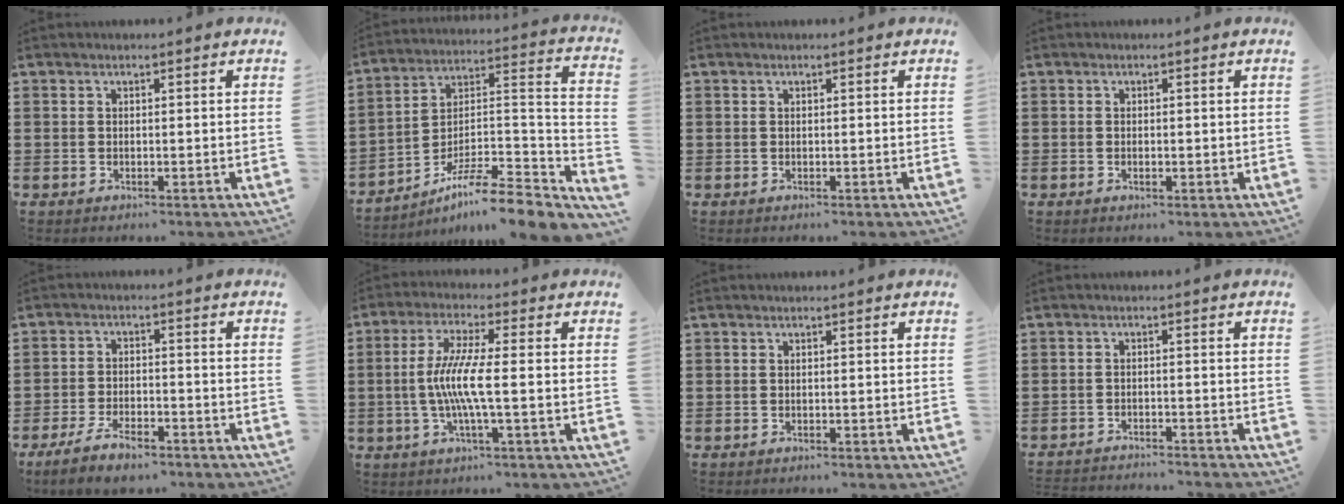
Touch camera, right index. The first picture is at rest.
{"total": 9.1, "force": [-7.5, 1.0, 5.0], "torque": [-0.077, 0.004, -0.150]}
{"total": 0.0}
{"total": 0.8, "force": [-0.2, 0.2, 0.7], "torque": [-0.016, -0.003, -0.002]}
{"total": 5.1, "force": [-3.9, 1.4, 3.0], "torque": [-0.068, 0.000, -0.078]}
{"total": 7.3, "force": [-1.1, 0.3, 7.2], "torque": [-0.155, -0.015, -0.033]}
{"total": 0.0}
{"total": 2.3, "force": [-2.3, -0.2, -0.1], "torque": [-0.002, 0.001, -0.049]}